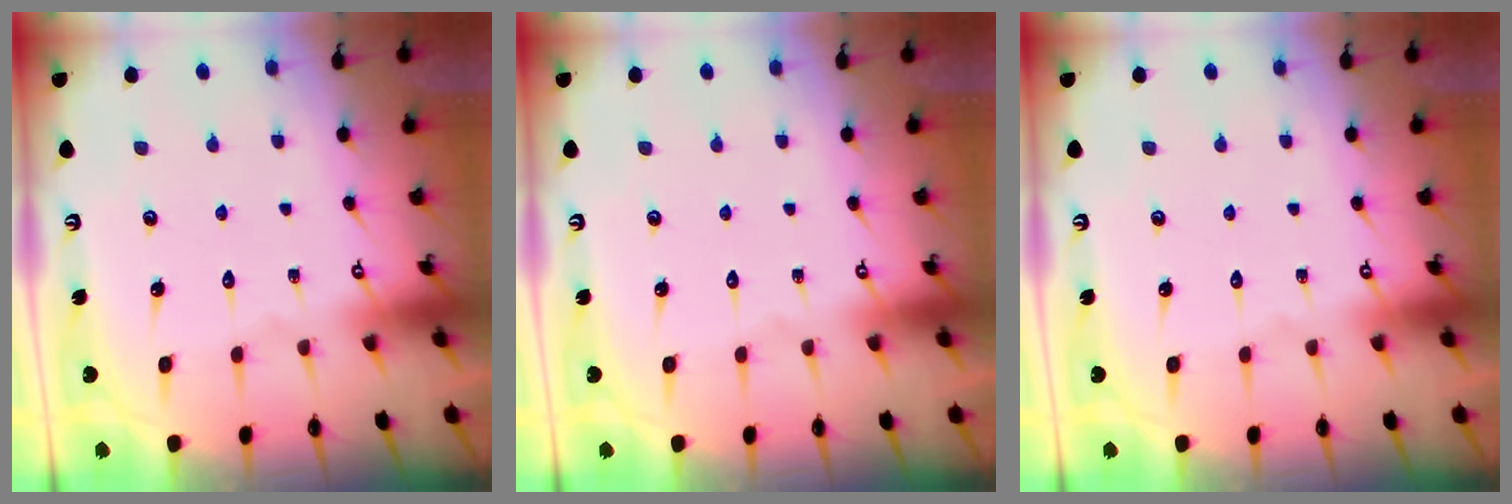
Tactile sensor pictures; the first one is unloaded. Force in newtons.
{"total": 0.0}
{"total": 0.0}